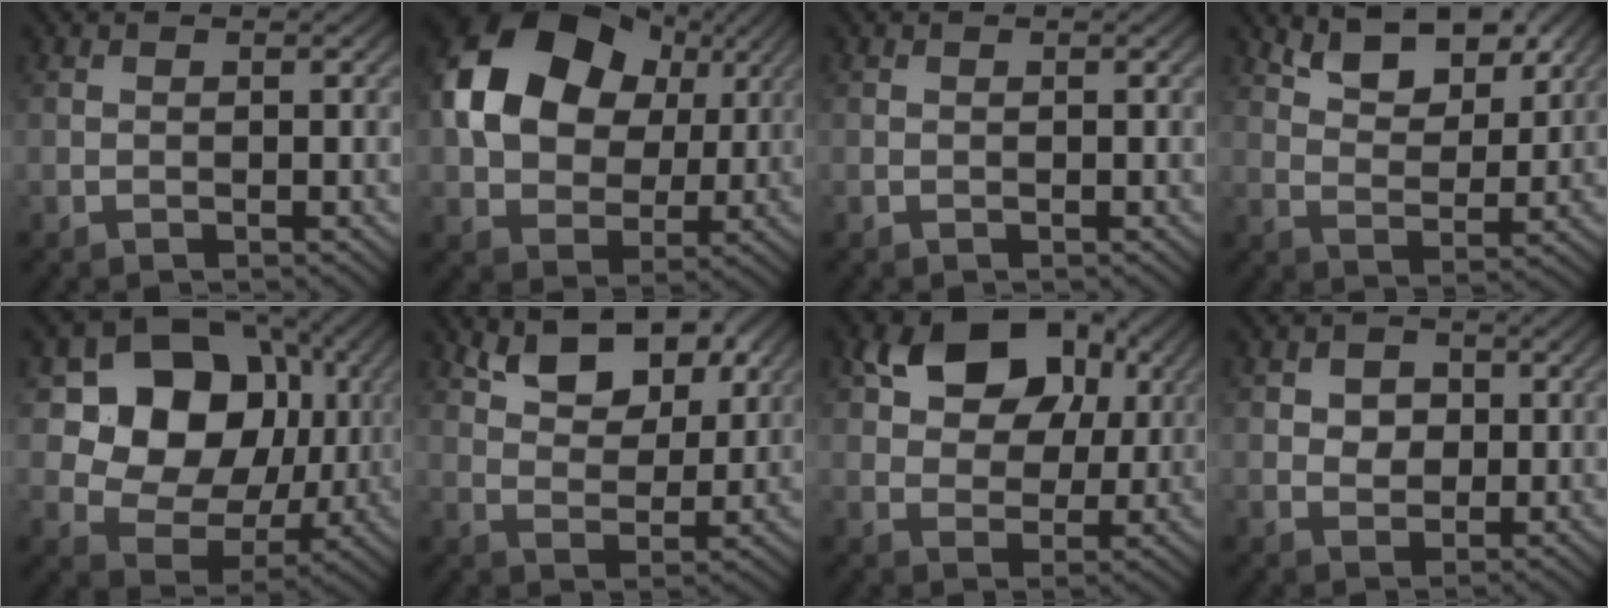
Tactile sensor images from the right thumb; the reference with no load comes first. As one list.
[{"total": 15.3, "force": [4.3, 11.1, 9.6], "torque": [-0.194, 0.025, 0.070]}, {"total": 0.0}, {"total": 8.1, "force": [5.5, 3.6, 4.8], "torque": [-0.080, -0.009, 0.101]}, {"total": 14.5, "force": [2.9, 11.4, 8.4], "torque": [-0.152, -0.001, 0.042]}, {"total": 8.5, "force": [5.1, 4.3, 5.3], "torque": [-0.091, -0.002, 0.089]}, {"total": 11.1, "force": [4.6, 7.5, 6.8], "torque": [-0.113, 0.006, 0.071]}, {"total": 3.1, "force": [0.6, 2.6, 1.6], "torque": [-0.029, 0.000, 0.000]}]